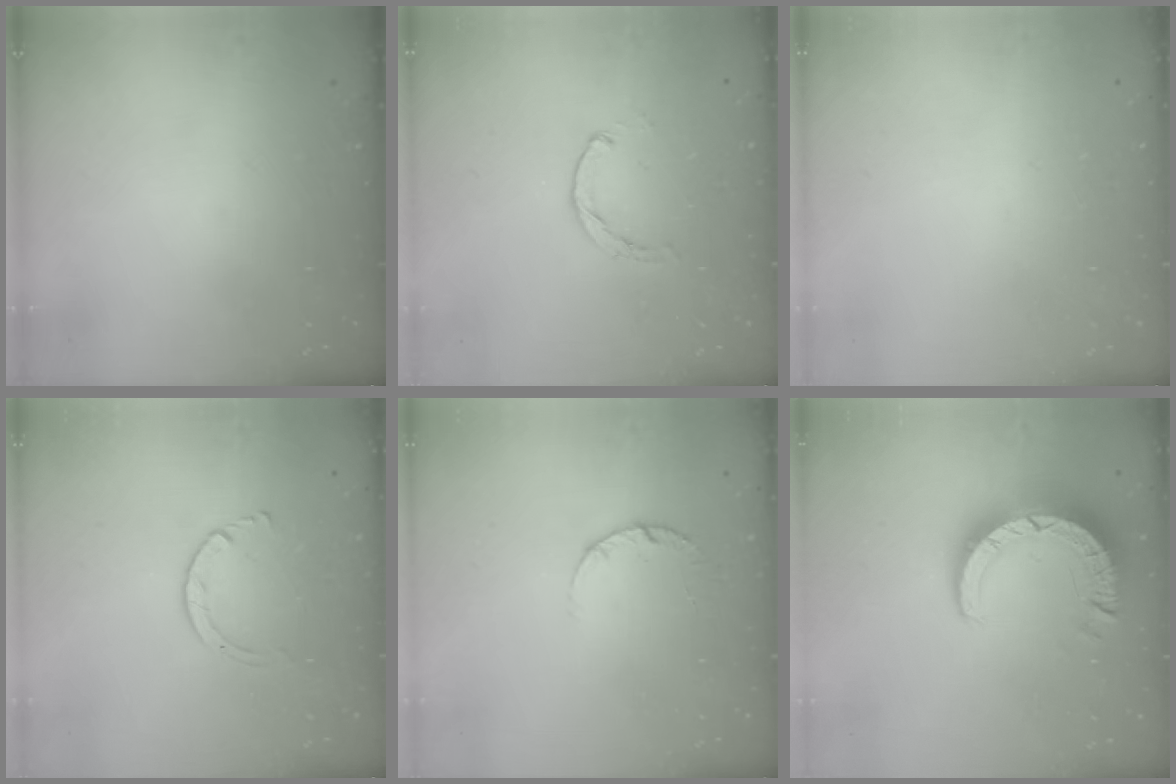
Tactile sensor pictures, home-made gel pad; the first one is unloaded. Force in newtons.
{"total": 0.7, "press": 0.7, "slide": 0.2}
{"total": 2.4, "press": 2.4, "slide": 0.2}
{"total": 2.9, "press": 2.9, "slide": 0.2}
{"total": 3.6, "press": 3.6, "slide": 0.5}
{"total": 10.6, "press": 10.5, "slide": 1.0}